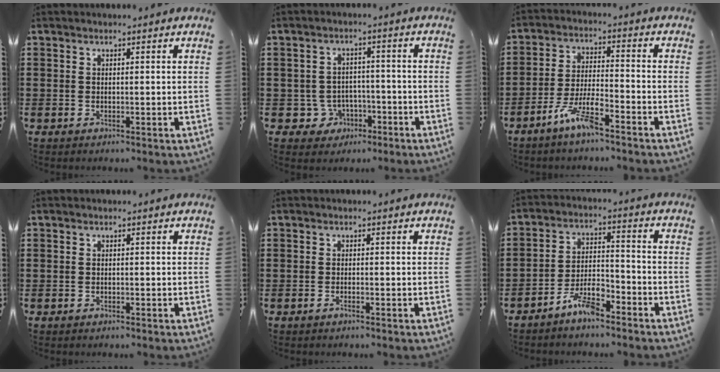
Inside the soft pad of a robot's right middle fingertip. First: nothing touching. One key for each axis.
{"total": 4.3, "fx": -2.3, "fy": 3.4, "fz": 1.1, "tx": -0.037, "ty": 0.007, "tz": -0.049}
{"total": 6.7, "fx": -4.7, "fy": 1.2, "fz": 4.6, "tx": -0.108, "ty": -0.003, "tz": -0.093}
{"total": 0.6, "fx": -0.5, "fy": 0.3, "fz": 0.1, "tx": -0.002, "ty": 0.002, "tz": -0.011}
{"total": 0.7, "fx": -0.5, "fy": 0.0, "fz": 0.5, "tx": -0.009, "ty": -0.002, "tz": -0.009}
{"total": 6.0, "fx": -4.9, "fy": 1.6, "fz": 3.0, "tx": -0.063, "ty": 0.012, "tz": -0.097}